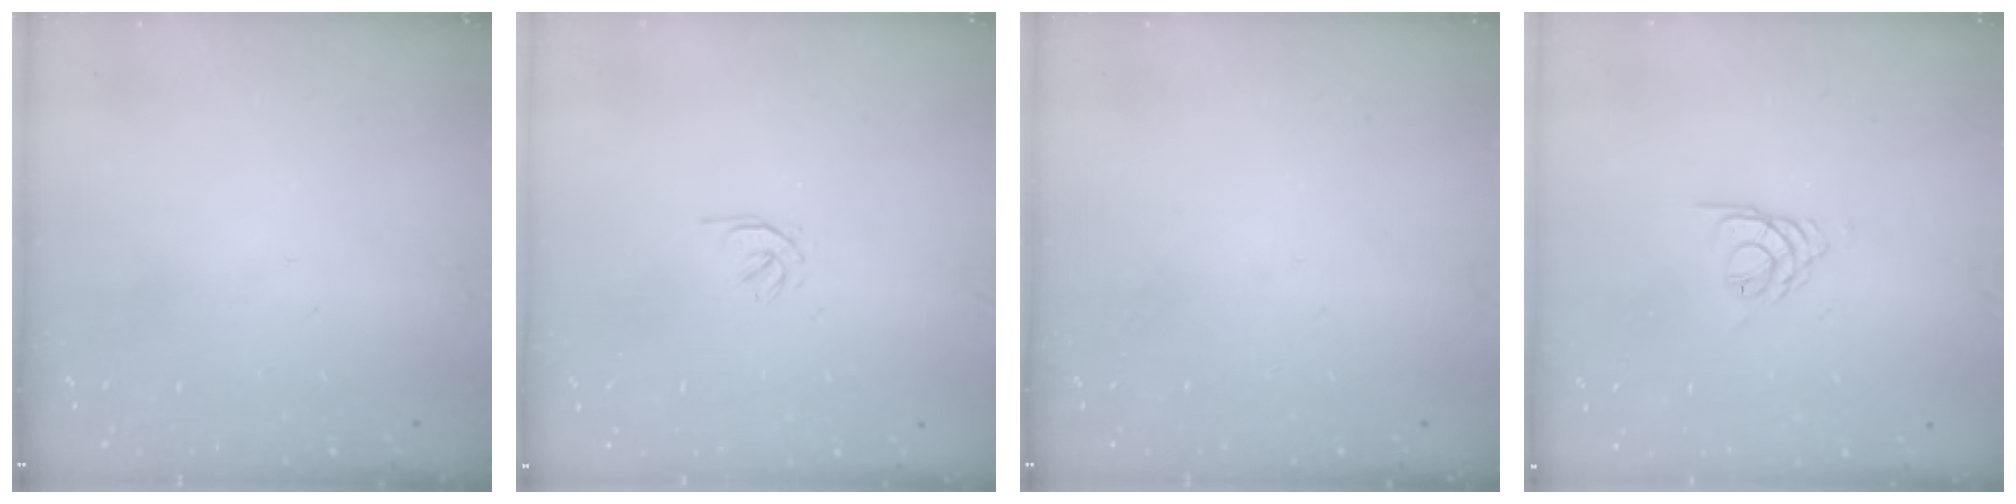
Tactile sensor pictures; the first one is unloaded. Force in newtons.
{"total": 0.5, "press": 0.3, "slide": 0.4}
{"total": 0.0}
{"total": 3.4, "press": 3.4, "slide": 0.6}